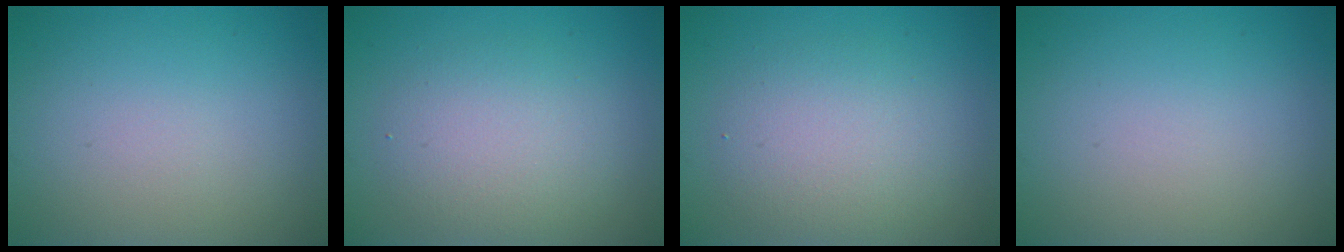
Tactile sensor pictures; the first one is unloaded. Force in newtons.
{"total": 4.0, "press": 3.9, "slide": 0.2}
{"total": 4.0, "press": 3.9, "slide": 0.2}
{"total": 0.0}